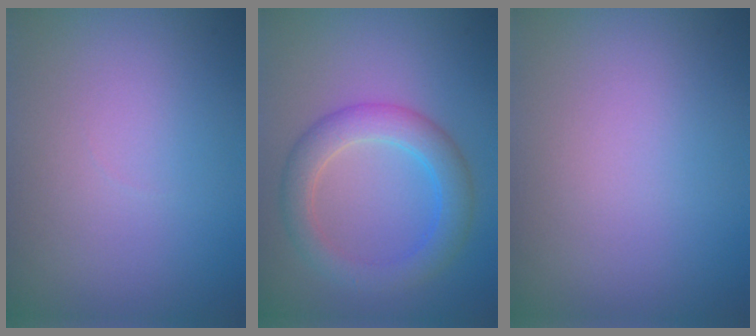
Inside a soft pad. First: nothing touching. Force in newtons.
{"total": 4.3, "press": 4.3, "slide": 0.1}
{"total": 0.0}